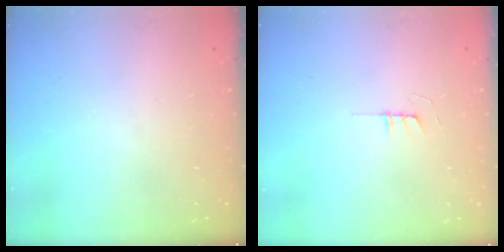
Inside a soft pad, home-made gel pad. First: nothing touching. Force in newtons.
{"total": 4.0, "press": 4.0, "slide": 0.4}